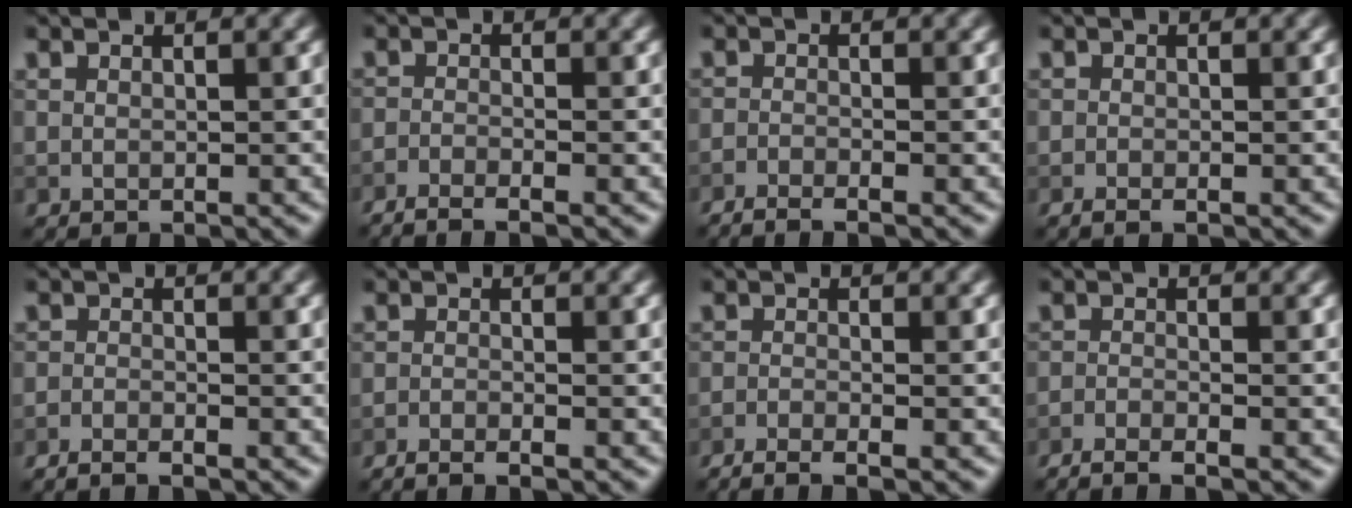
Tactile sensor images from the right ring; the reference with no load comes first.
{"total": 3.3, "force": [-2.6, 0.6, 1.9], "torque": [-0.036, -0.005, -0.049]}
{"total": 2.8, "force": [-2.2, 0.5, 1.7], "torque": [-0.030, 0.000, -0.041]}
{"total": 0.9, "force": [-0.5, 0.2, 0.6], "torque": [-0.012, -0.003, -0.010]}
{"total": 2.5, "force": [-2.2, 0.4, 1.1], "torque": [-0.020, 0.001, -0.038]}
{"total": 2.6, "force": [-2.0, 0.5, 1.6], "torque": [-0.025, 0.001, -0.040]}
{"total": 3.6, "force": [-2.7, 0.7, 2.3], "torque": [-0.039, -0.004, -0.053]}
{"total": 3.6, "force": [-2.9, 0.6, 2.1], "torque": [-0.036, -0.008, -0.057]}